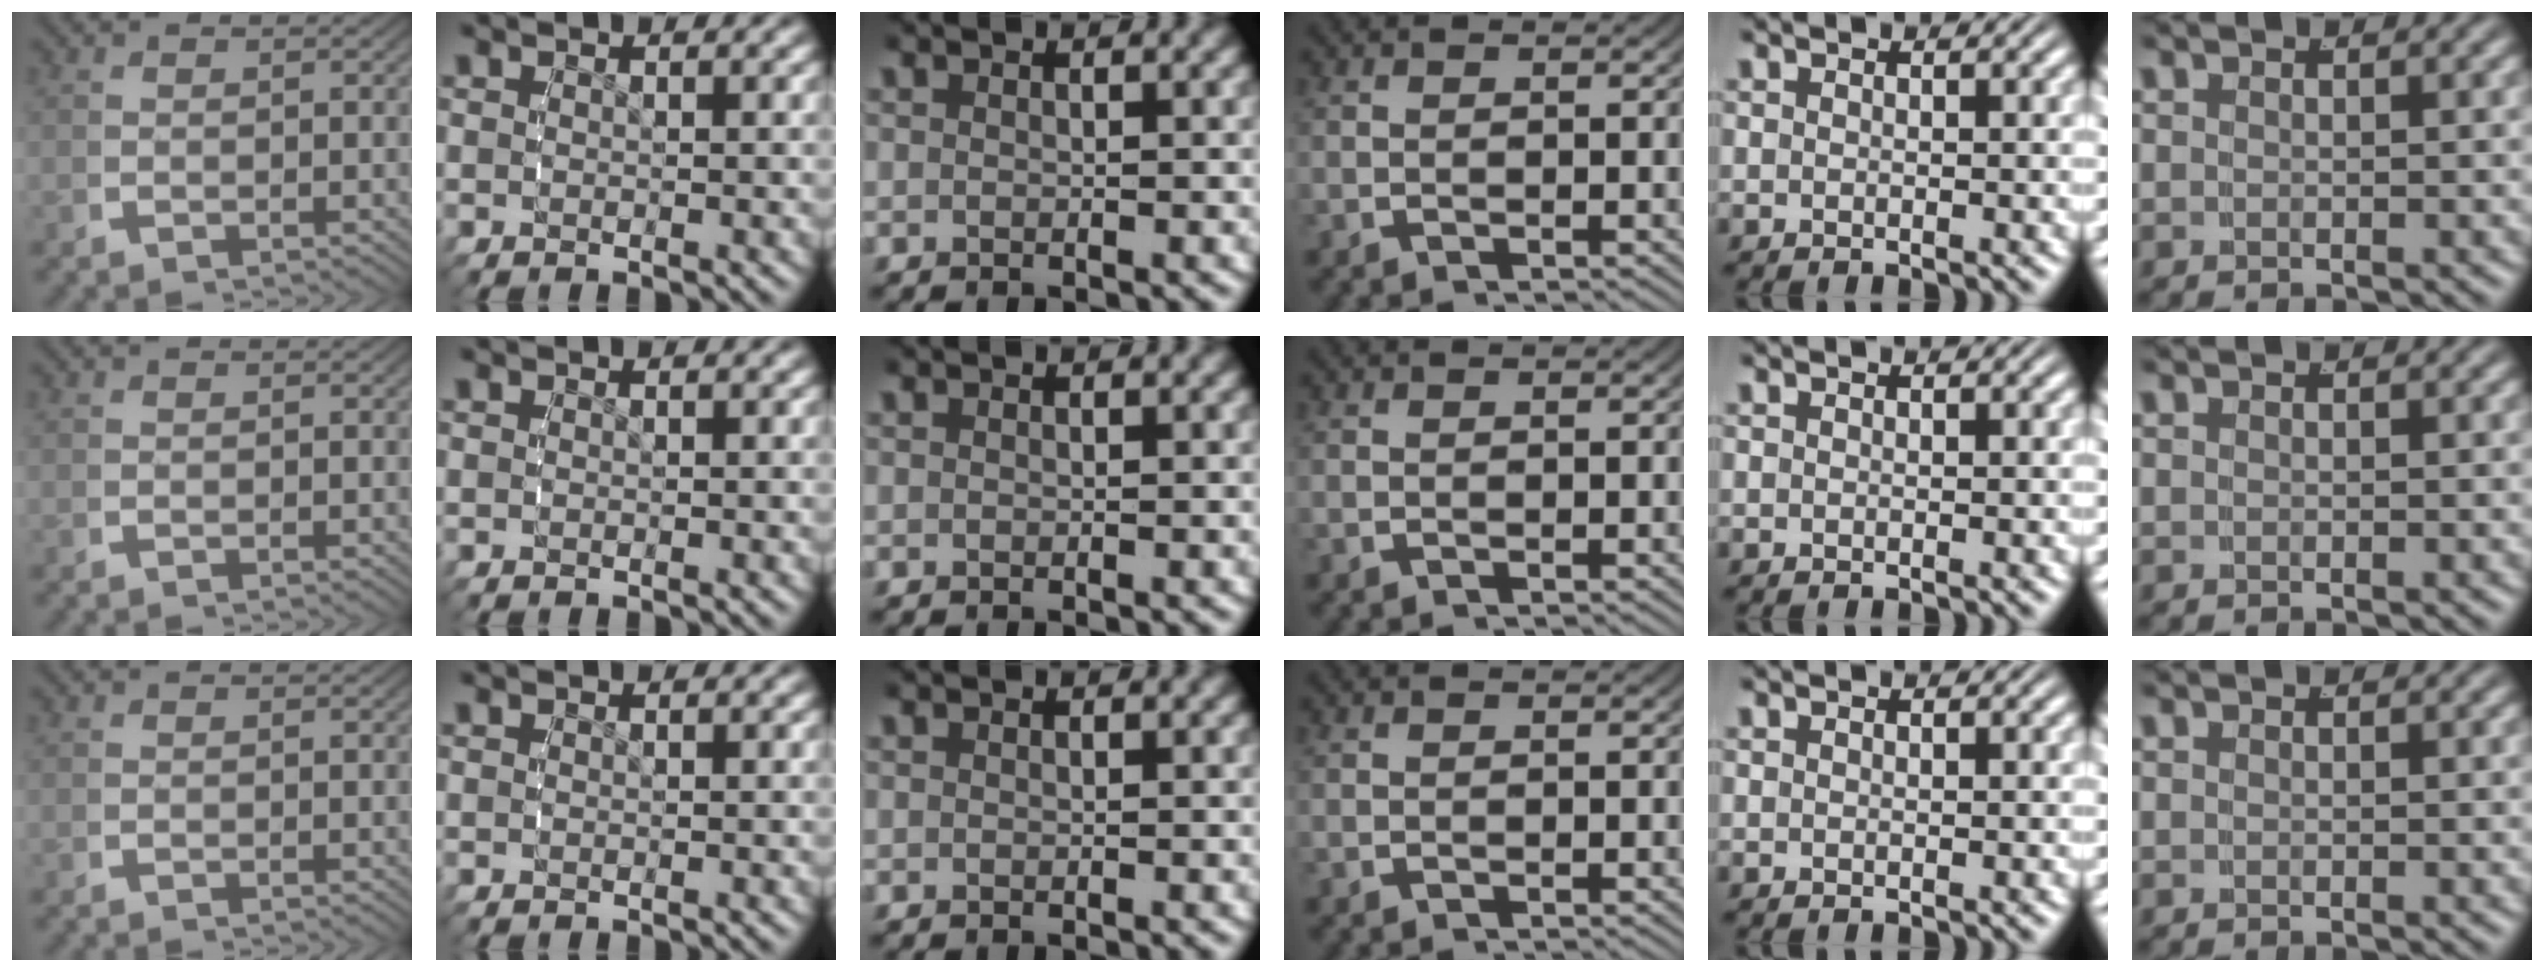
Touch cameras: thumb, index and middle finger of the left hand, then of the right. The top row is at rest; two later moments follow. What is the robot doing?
{"motion": "reach", "object": "photo album"}